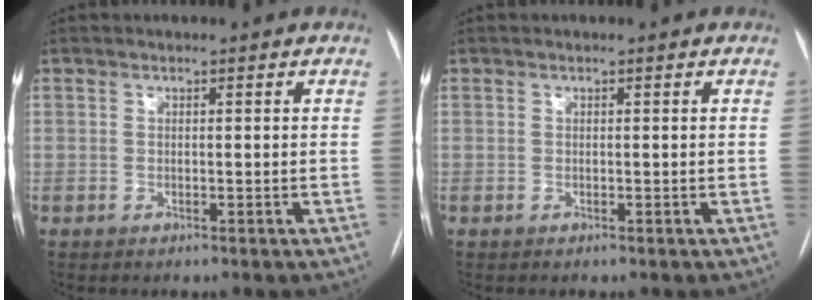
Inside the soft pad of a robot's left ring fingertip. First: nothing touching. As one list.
[{"total": 0.0}]